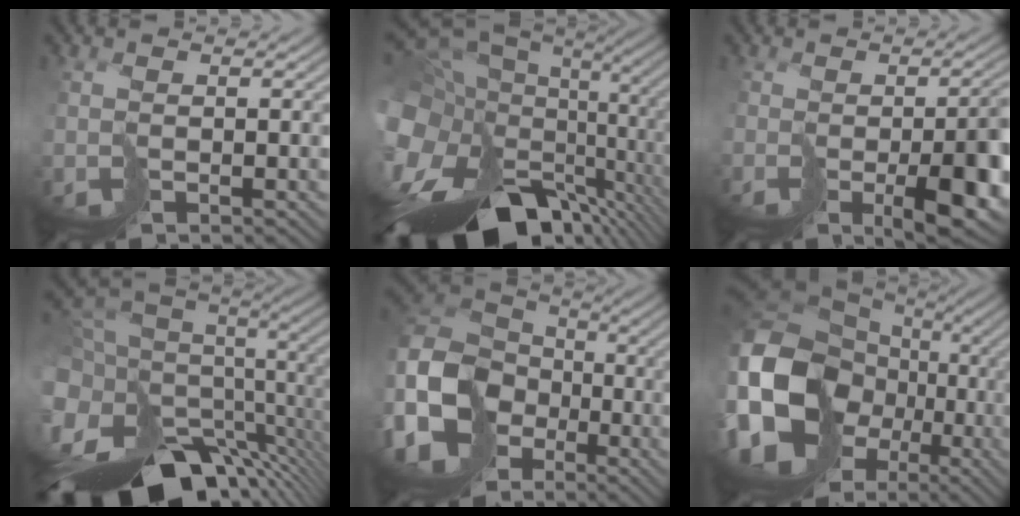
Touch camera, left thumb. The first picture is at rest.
{"total": 19.0, "force": [-5.7, 12.3, 13.3], "torque": [-0.289, -0.030, -0.047]}
{"total": 7.1, "force": [-2.6, 2.3, 6.2], "torque": [-0.083, -0.028, -0.016]}
{"total": 17.0, "force": [-6.6, 9.6, 12.4], "torque": [-0.247, -0.008, -0.058]}
{"total": 16.6, "force": [-6.4, 12.7, 8.5], "torque": [-0.237, -0.031, -0.110]}
{"total": 18.7, "force": [-1.5, 14.8, 11.4], "torque": [-0.296, -0.021, -0.006]}